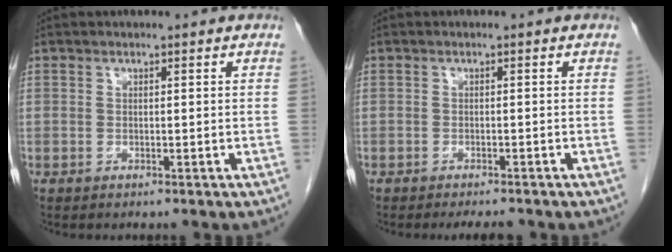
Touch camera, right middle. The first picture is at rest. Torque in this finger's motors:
{"motor_torque": [0.16, -0.08, 0.00, 0.00]}